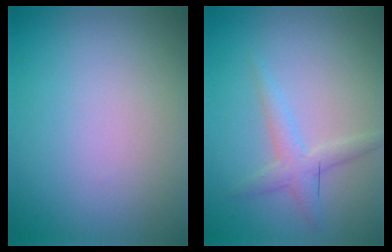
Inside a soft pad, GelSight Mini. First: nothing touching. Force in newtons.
{"total": 2.1, "press": 2.1, "slide": 0.1}